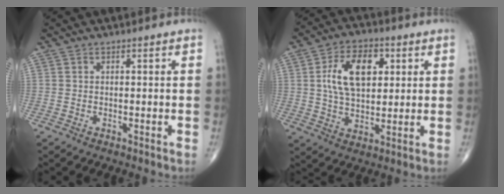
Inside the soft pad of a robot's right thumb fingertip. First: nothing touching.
{"total": 12.7, "force": [2.9, 7.5, 9.8], "torque": [-0.151, -0.001, 0.050]}